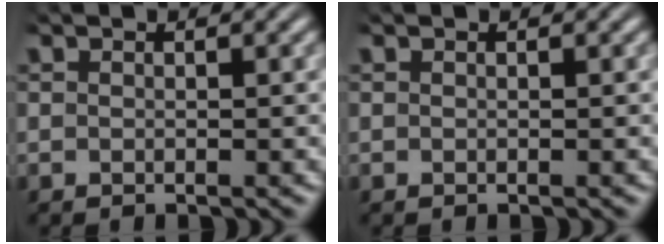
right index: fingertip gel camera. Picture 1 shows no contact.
{"total": 0.0}